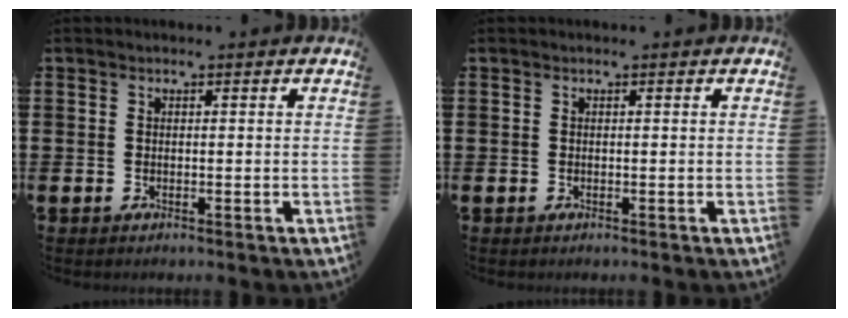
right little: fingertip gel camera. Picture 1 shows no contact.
{"total": 0.0}